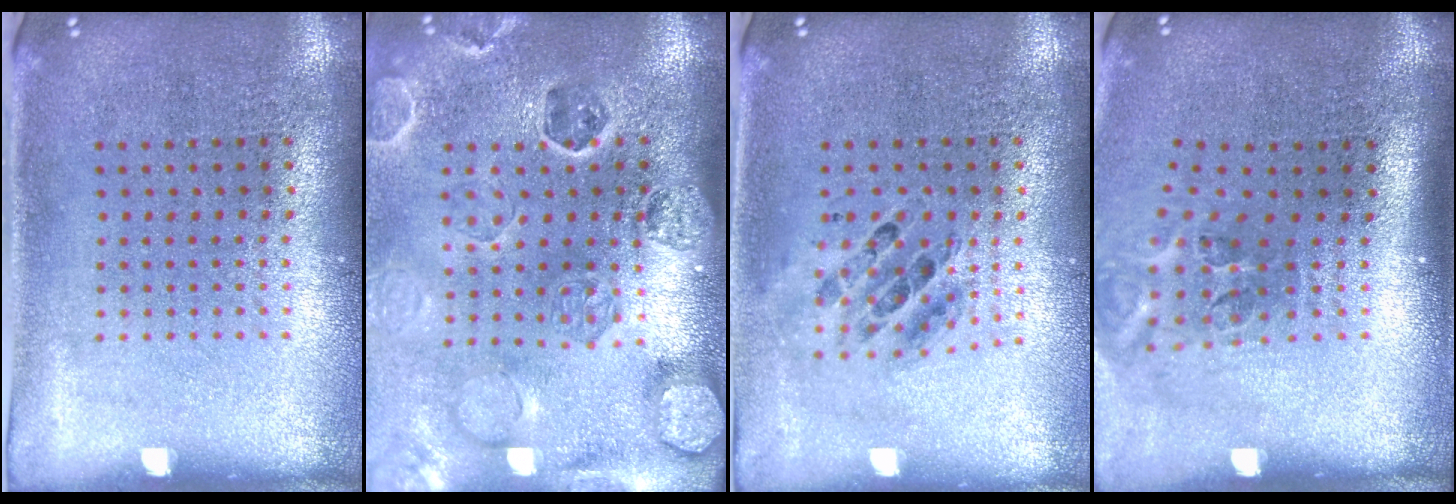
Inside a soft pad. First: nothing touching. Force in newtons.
{"total": 2.7, "press": 2.7, "slide": 0.3}
{"total": 0.7, "press": 0.7, "slide": 0.1}
{"total": 2.2, "press": 1.3, "slide": 1.7}